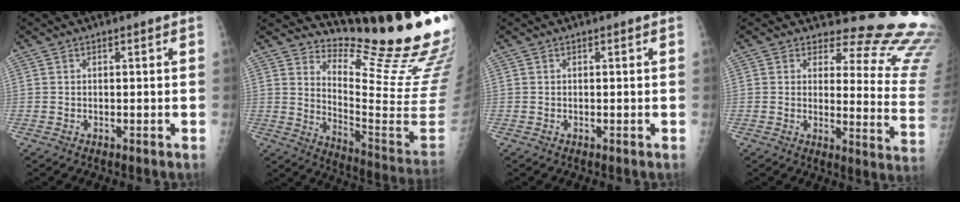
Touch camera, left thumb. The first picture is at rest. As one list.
[{"total": 19.8, "force": [16.6, 0.6, 10.7], "torque": [-0.143, -0.193, 0.239]}, {"total": 0.0}, {"total": 17.9, "force": [16.7, 4.6, 4.4], "torque": [-0.003, -0.178, 0.161]}]